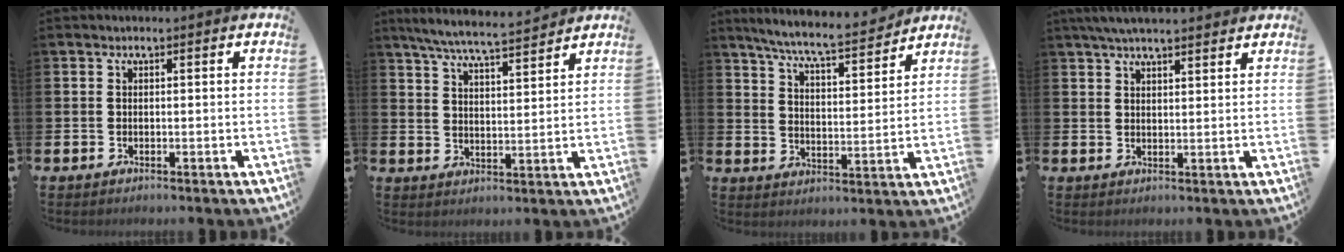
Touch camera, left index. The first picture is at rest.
{"total": 6.5, "force": [6.1, 0.2, 2.2], "torque": [-0.066, -0.033, 0.107]}
{"total": 7.4, "force": [6.9, 0.4, 2.6], "torque": [-0.072, -0.047, 0.117]}
{"total": 4.3, "force": [4.0, 0.6, 1.6], "torque": [-0.039, -0.008, 0.073]}